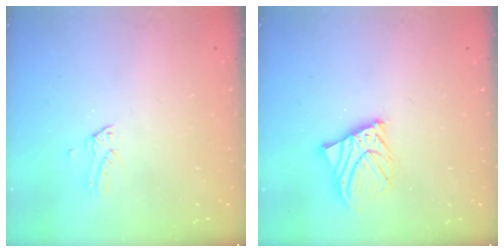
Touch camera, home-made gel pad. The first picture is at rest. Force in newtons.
{"total": 9.0, "press": 9.0, "slide": 1.1}